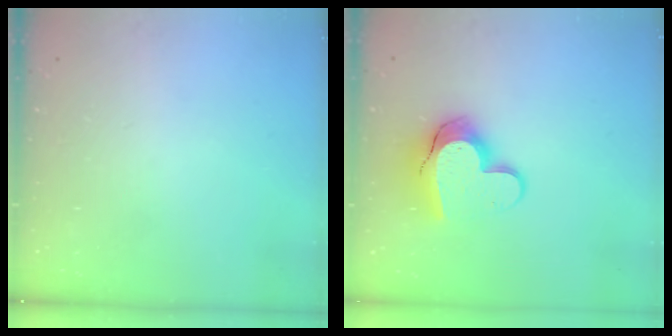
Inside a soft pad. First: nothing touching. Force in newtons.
{"total": 12.4, "press": 12.3, "slide": 1.1}